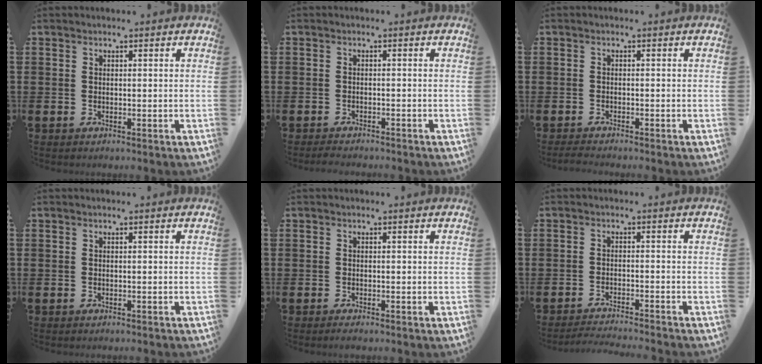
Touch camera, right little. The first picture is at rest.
{"total": 1.2, "force": [-1.2, 0.1, 0.2], "torque": [-0.008, 0.001, -0.024]}
{"total": 1.1, "force": [-0.9, 0.1, 0.6], "torque": [-0.011, -0.001, -0.017]}
{"total": 0.0}
{"total": 0.6, "force": [-0.4, 0.1, 0.4], "torque": [-0.008, -0.002, -0.008]}
{"total": 1.9, "force": [-1.8, -0.2, 0.3], "torque": [-0.005, 0.003, -0.037]}